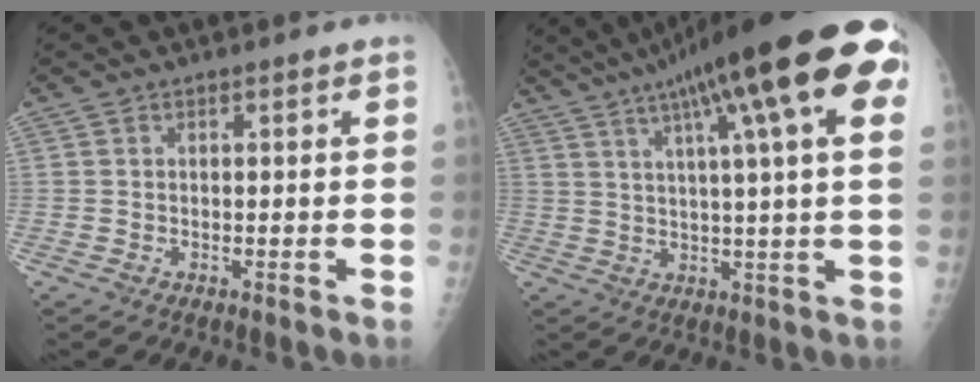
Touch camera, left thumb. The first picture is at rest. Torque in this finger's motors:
{"motor_torque": [0.94, 0.59, 1.93, -0.84, 0.53]}